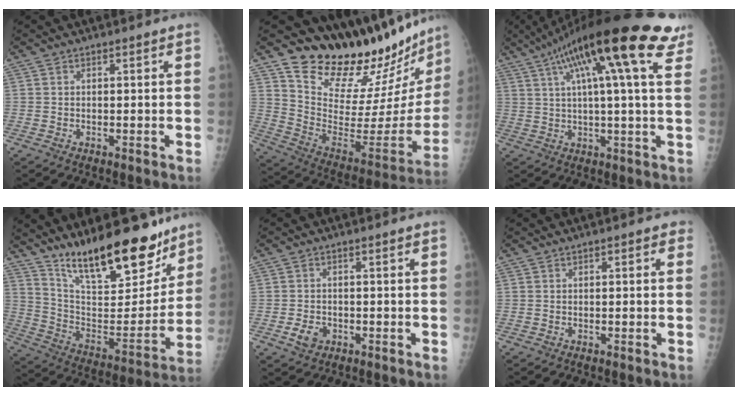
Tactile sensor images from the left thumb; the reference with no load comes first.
{"total": 26.7, "force": [24.7, 5.4, 8.4], "torque": [-0.091, -0.211, 0.358]}
{"total": 22.8, "force": [12.7, 3.5, 18.6], "torque": [-0.290, 0.009, 0.176]}
{"total": 24.0, "force": [17.7, 8.0, 14.1], "torque": [-0.173, -0.091, 0.295]}
{"total": 3.1, "force": [-1.0, 2.4, 1.6], "torque": [-0.025, 0.001, -0.014]}
{"total": 1.3, "force": [0.5, 0.7, 1.0], "torque": [-0.004, 0.003, 0.002]}